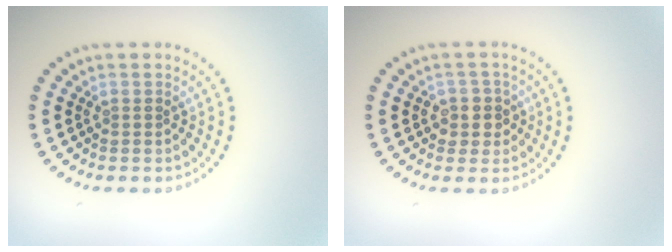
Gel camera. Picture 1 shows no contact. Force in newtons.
{"total": 2.1, "press": 2.0, "slide": 0.7}